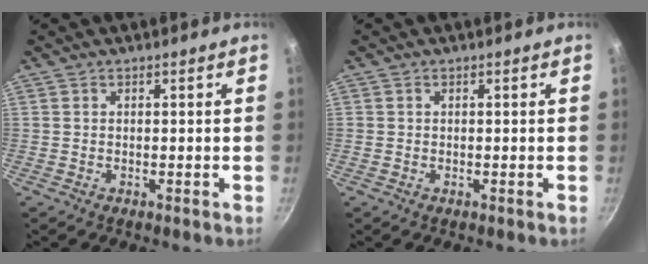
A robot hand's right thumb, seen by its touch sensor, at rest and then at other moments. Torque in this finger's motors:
{"motor_torque": [-0.10, -0.05, -0.34, 0.14, 0.06]}